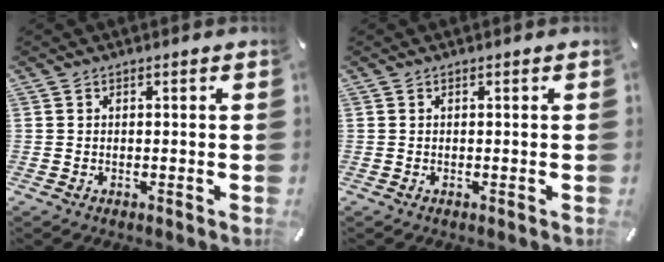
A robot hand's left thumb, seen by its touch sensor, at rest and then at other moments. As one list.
[{"total": 0.0}]